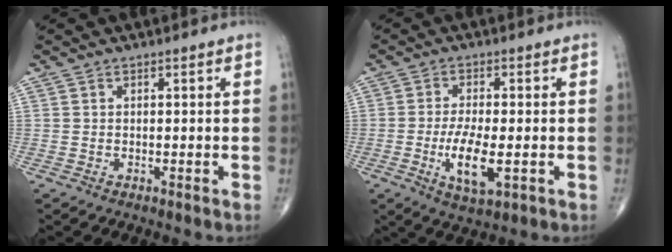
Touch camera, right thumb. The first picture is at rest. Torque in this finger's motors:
{"motor_torque": [2.38, 2.62, 0.80, -0.16, 0.23]}